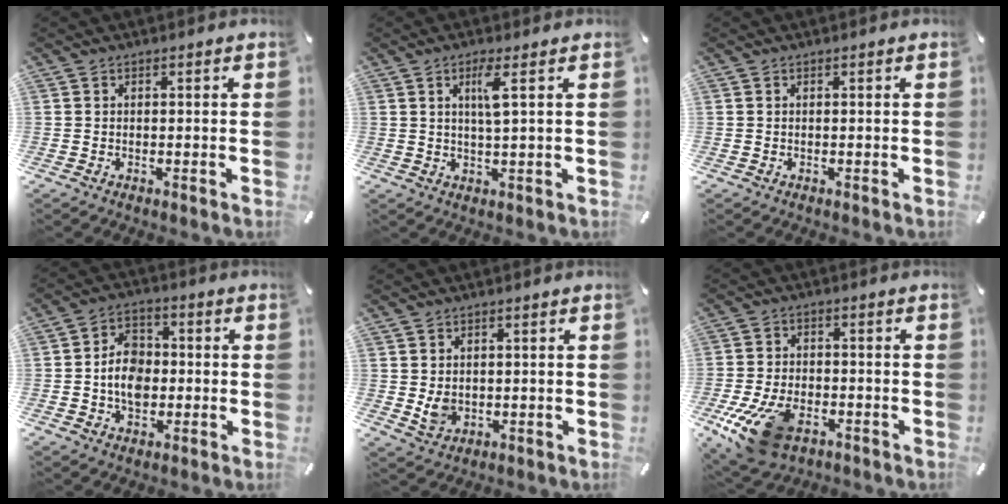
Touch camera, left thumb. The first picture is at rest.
{"total": 4.9, "force": [1.7, 0.4, 4.6], "torque": [-0.088, -0.004, 0.023]}
{"total": 0.0}
{"total": 8.7, "force": [-1.2, 7.0, 5.0], "torque": [-0.092, 0.015, -0.021]}
{"total": 4.2, "force": [0.6, 3.7, 1.9], "torque": [-0.034, -0.006, 0.009]}
{"total": 13.9, "force": [-6.9, 8.1, 8.9], "torque": [-0.184, 0.026, -0.116]}